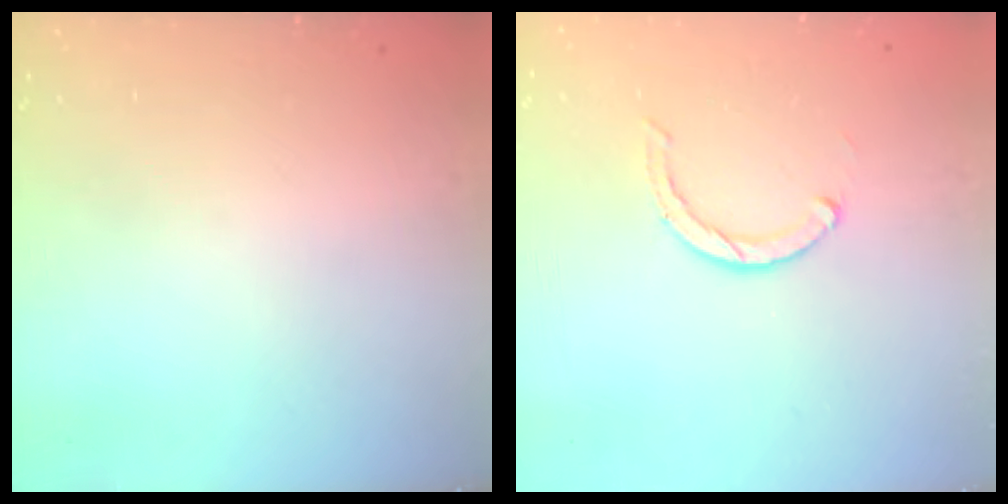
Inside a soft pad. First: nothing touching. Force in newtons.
{"total": 4.1, "press": 4.1, "slide": 0.4}